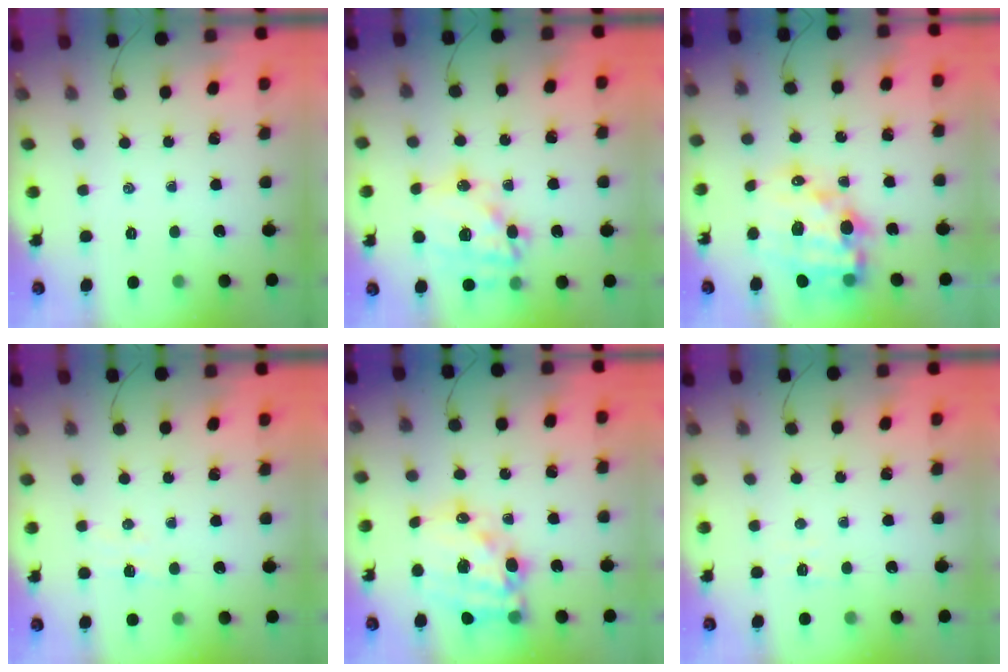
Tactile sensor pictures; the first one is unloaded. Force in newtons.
{"total": 17.5, "press": 17.1, "slide": 3.7}
{"total": 15.3, "press": 14.9, "slide": 3.5}
{"total": 3.7, "press": 3.6, "slide": 0.8}
{"total": 17.3, "press": 16.8, "slide": 3.8}
{"total": 2.3, "press": 2.1, "slide": 0.8}